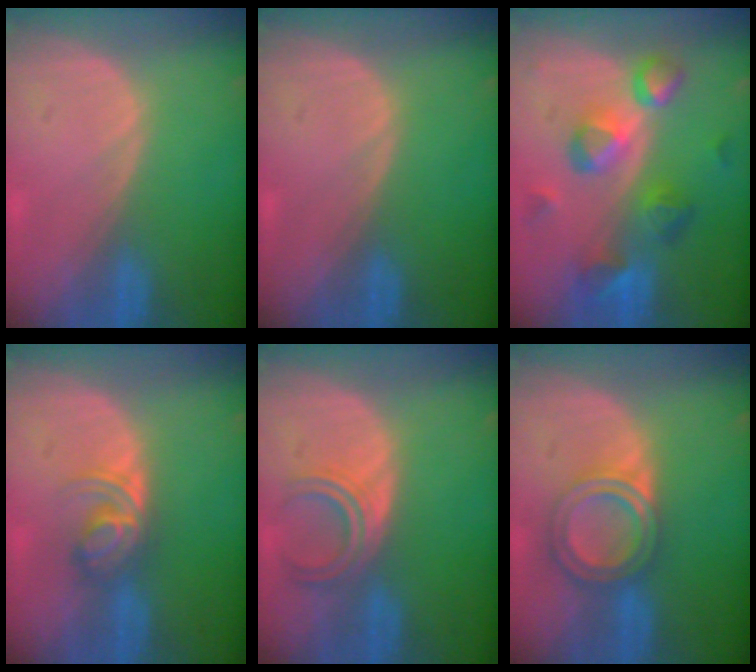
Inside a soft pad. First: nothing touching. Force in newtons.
{"total": 0.0}
{"total": 9.5, "press": 8.4, "slide": 4.5}
{"total": 5.6, "press": 4.8, "slide": 2.9}
{"total": 4.4, "press": 4.3, "slide": 1.1}
{"total": 6.4, "press": 5.8, "slide": 2.8}